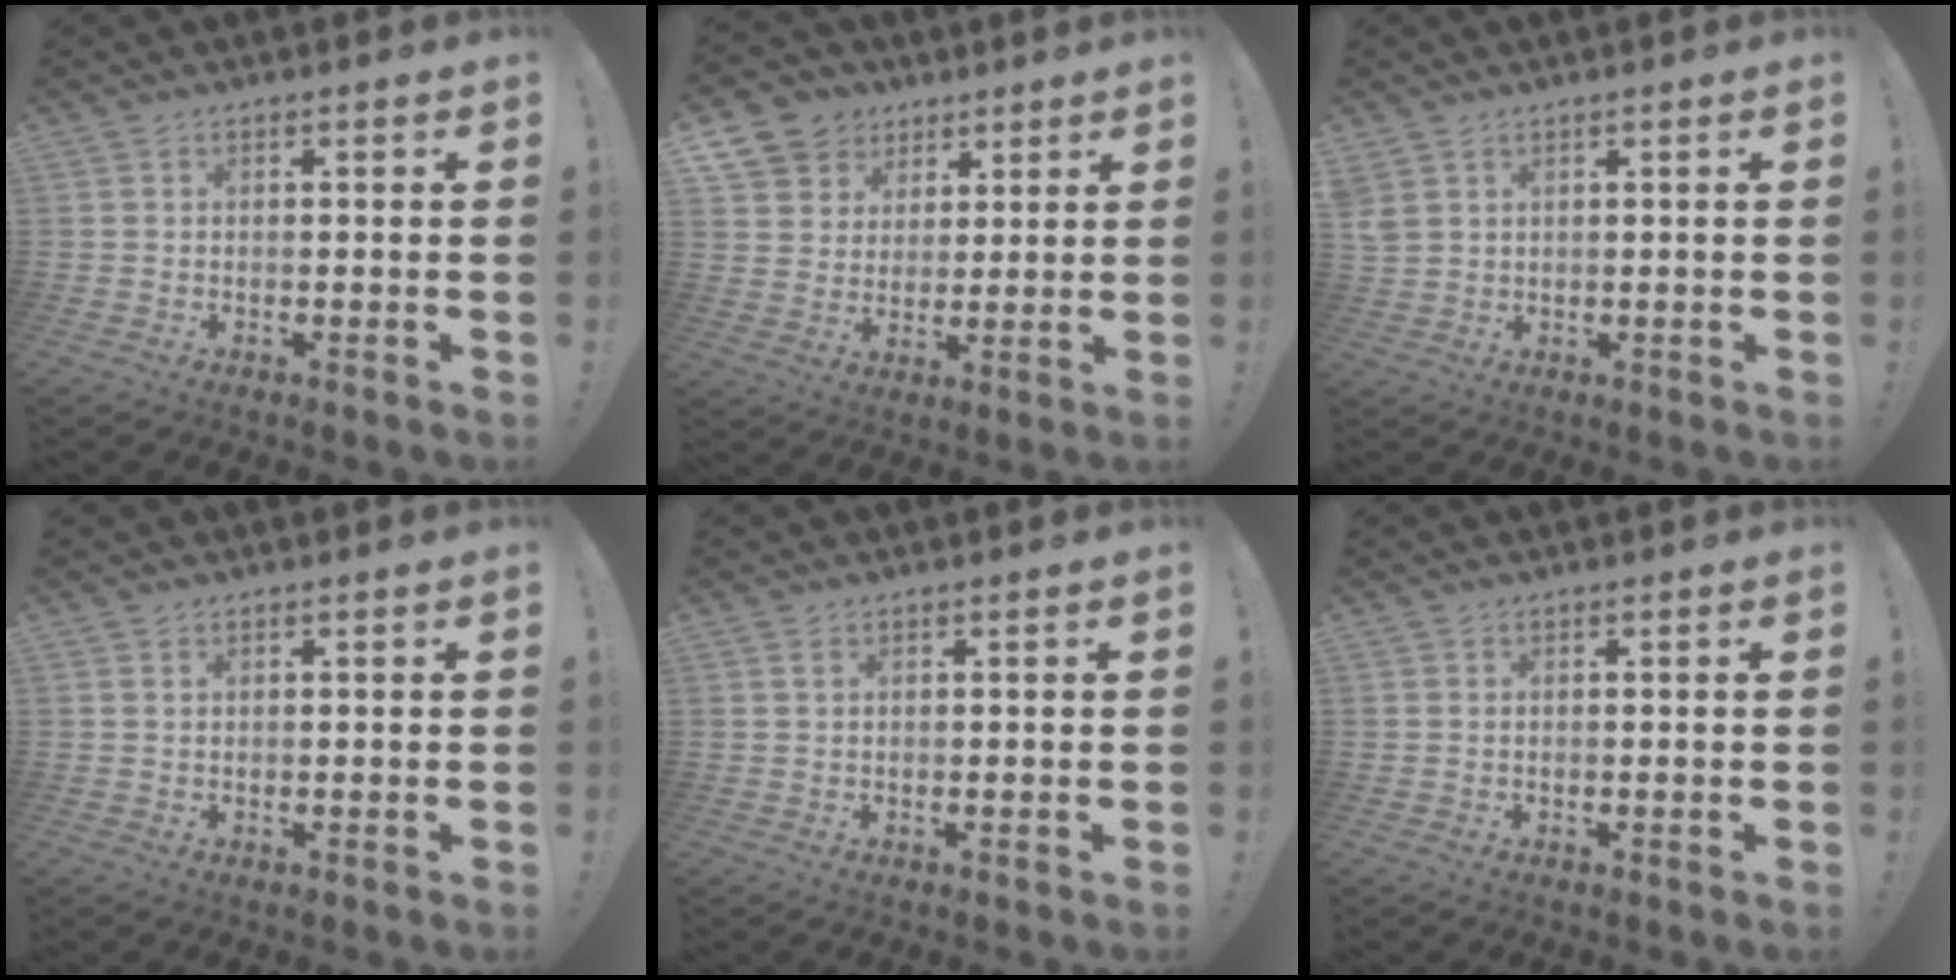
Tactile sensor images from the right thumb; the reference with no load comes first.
{"total": 9.7, "force": [5.0, 8.0, 2.1], "torque": [-0.032, -0.035, 0.103]}
{"total": 3.3, "force": [1.9, 2.2, 1.5], "torque": [-0.031, -0.004, 0.040]}
{"total": 0.6, "force": [0.5, 0.3, 0.4], "torque": [0.001, -0.002, 0.007]}
{"total": 1.2, "force": [0.6, 0.4, 1.0], "torque": [-0.018, 0.002, 0.011]}
{"total": 0.0}